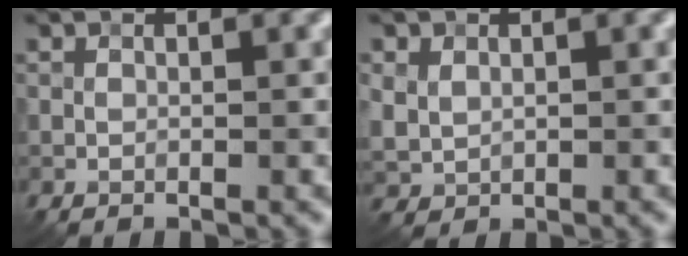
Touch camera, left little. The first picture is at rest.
{"total": 2.0, "force": [0.6, 1.6, 1.0], "torque": [-0.024, 0.000, 0.015]}